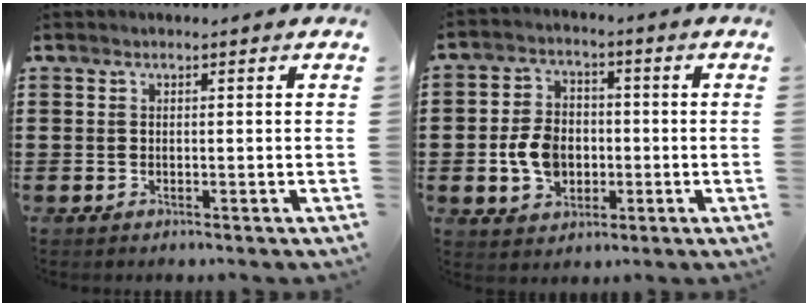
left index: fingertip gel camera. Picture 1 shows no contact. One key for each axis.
{"total": 7.3, "fx": -1.2, "fy": 5.5, "fz": 4.6, "tx": -0.104, "ty": 0.007, "tz": -0.026}